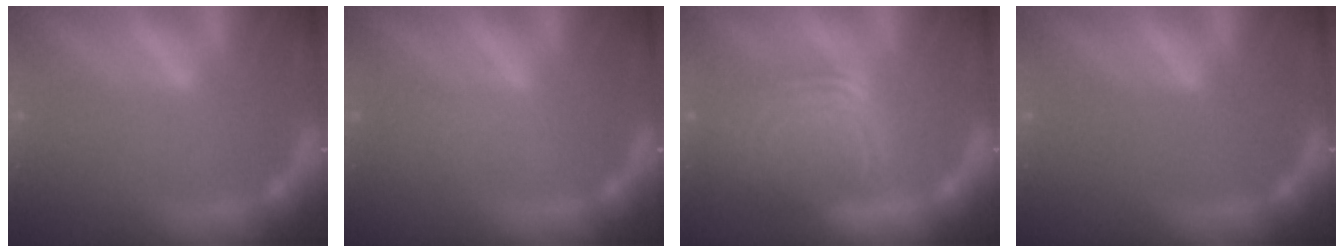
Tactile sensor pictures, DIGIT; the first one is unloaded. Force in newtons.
{"total": 1.5}
{"total": 9.1}
{"total": 0.0}